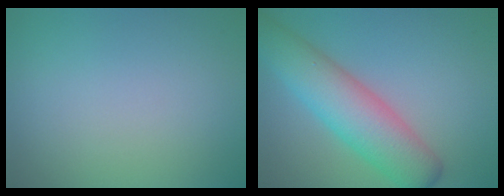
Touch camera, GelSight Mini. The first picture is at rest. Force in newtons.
{"total": 7.0, "press": 7.0, "slide": 0.3}